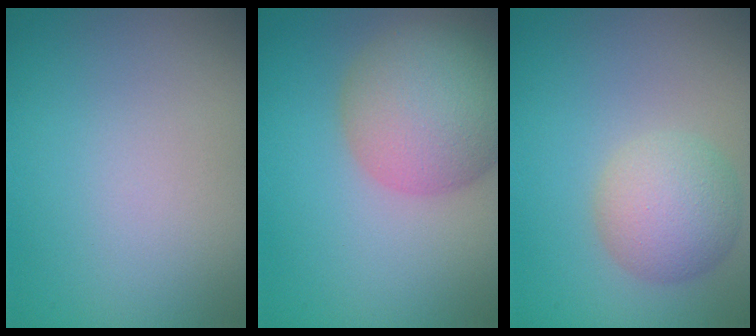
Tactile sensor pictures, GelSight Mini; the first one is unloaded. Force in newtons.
{"total": 7.8, "press": 7.8, "slide": 0.3}
{"total": 4.0, "press": 4.0, "slide": 0.1}